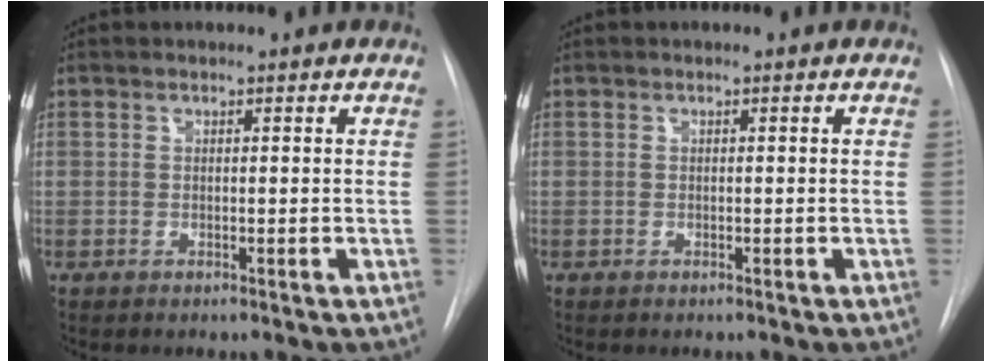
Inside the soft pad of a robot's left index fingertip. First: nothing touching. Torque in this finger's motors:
{"motor_torque": [0.06, -0.07, -0.01, 0.00]}